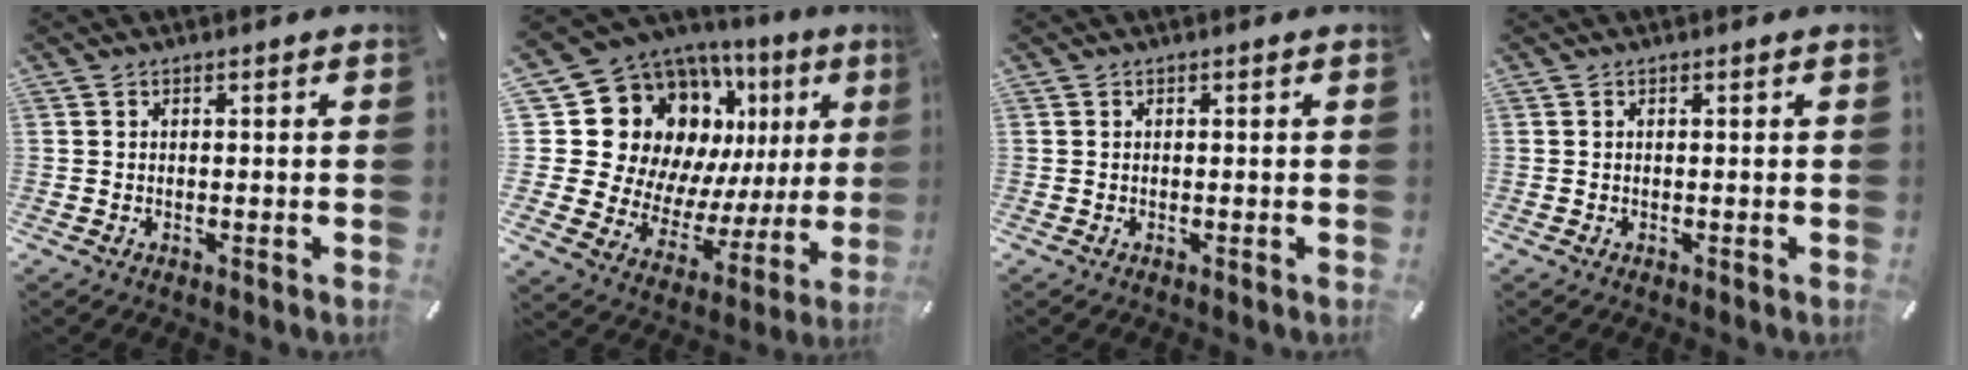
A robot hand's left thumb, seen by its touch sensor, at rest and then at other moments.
{"total": 20.1, "force": [9.5, 14.9, 9.6], "torque": [-0.160, -0.089, 0.205]}
{"total": 0.0}
{"total": 0.0}